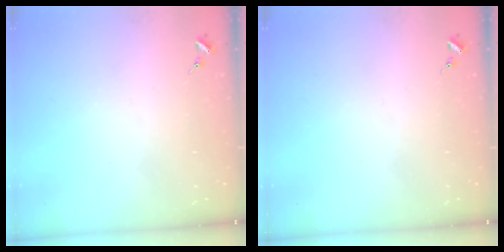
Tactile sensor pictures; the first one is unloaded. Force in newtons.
{"total": 0.0}